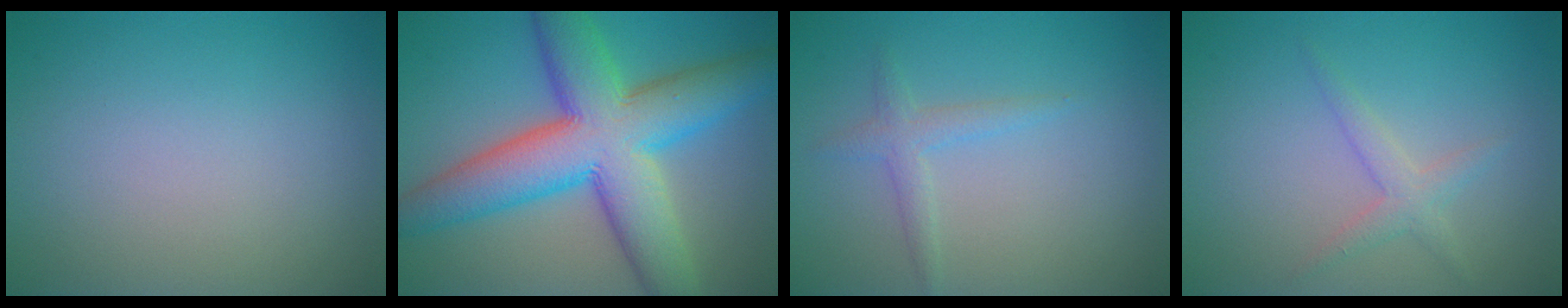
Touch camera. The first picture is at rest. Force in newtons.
{"total": 12.2, "press": 12.2, "slide": 0.2}
{"total": 1.7, "press": 1.7, "slide": 0.0}
{"total": 1.8, "press": 1.8, "slide": 0.1}